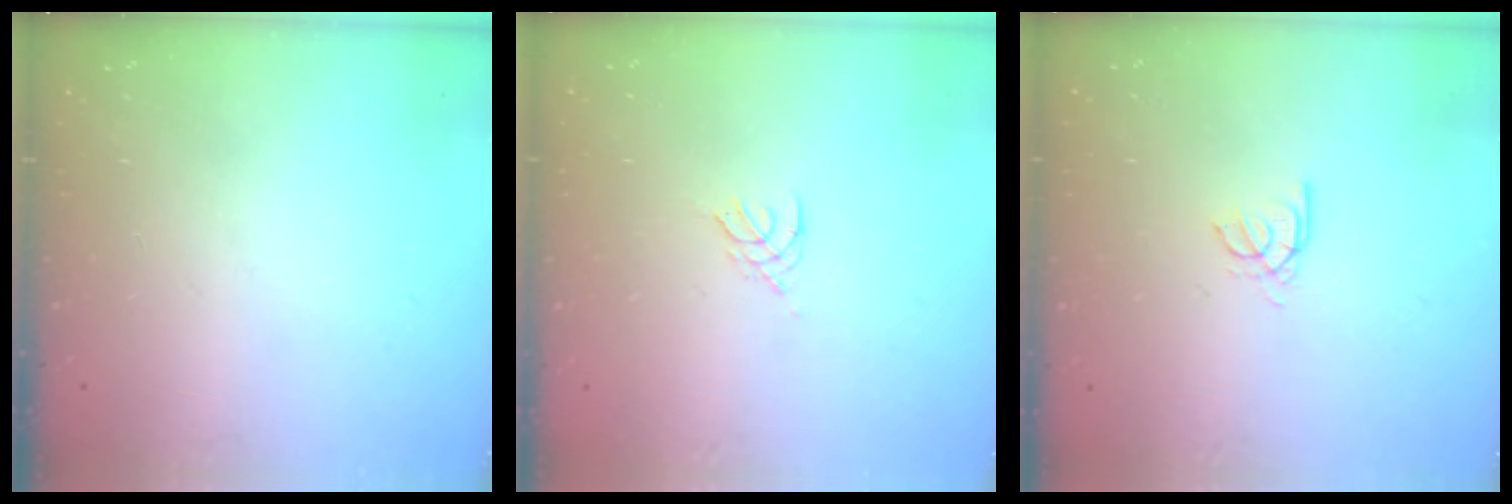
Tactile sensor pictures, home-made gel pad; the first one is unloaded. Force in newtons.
{"total": 2.0, "press": 1.9, "slide": 0.4}
{"total": 2.6, "press": 2.6, "slide": 0.3}